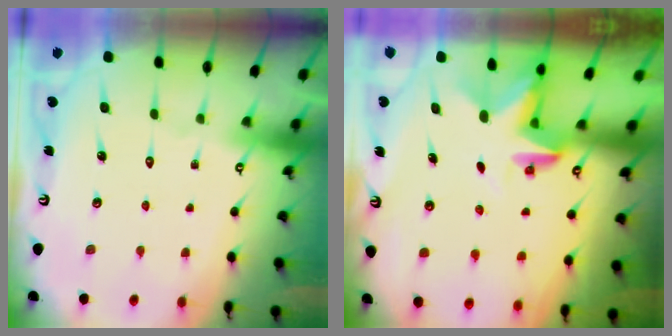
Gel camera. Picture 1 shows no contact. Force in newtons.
{"total": 3.0, "press": 3.0, "slide": 0.2}